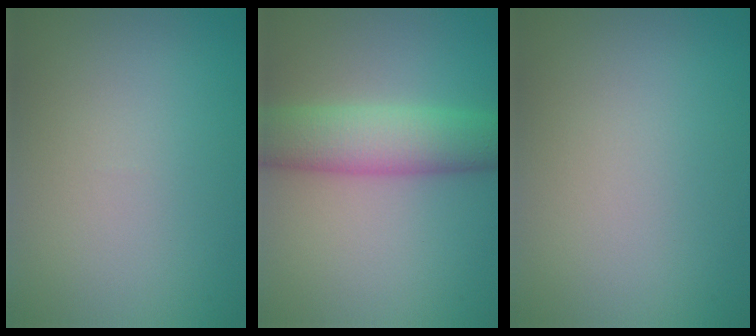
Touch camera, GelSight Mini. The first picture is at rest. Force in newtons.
{"total": 6.2, "press": 6.2, "slide": 0.3}
{"total": 0.0}